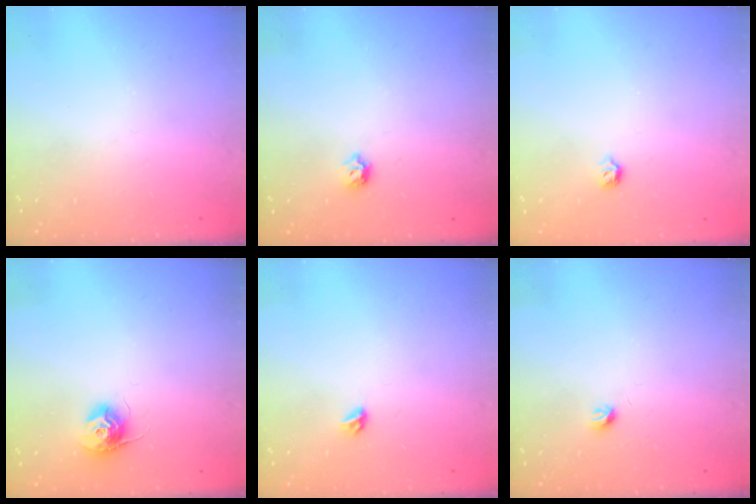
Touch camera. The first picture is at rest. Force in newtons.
{"total": 6.1, "press": 6.0, "slide": 1.1}
{"total": 4.0, "press": 3.9, "slide": 0.7}
{"total": 10.6, "press": 10.6, "slide": 0.7}
{"total": 3.5, "press": 3.4, "slide": 0.7}
{"total": 3.6, "press": 3.5, "slide": 0.6}